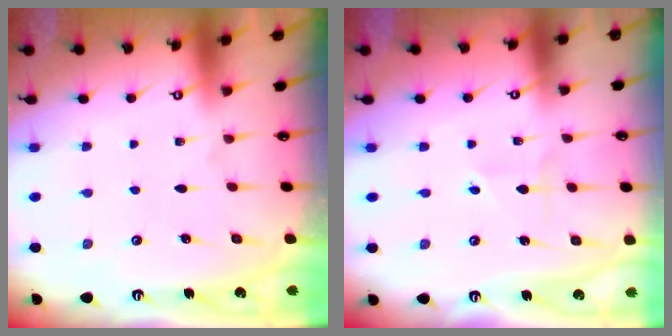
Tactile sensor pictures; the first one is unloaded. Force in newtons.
{"total": 1.8, "press": 1.8, "slide": 0.2}